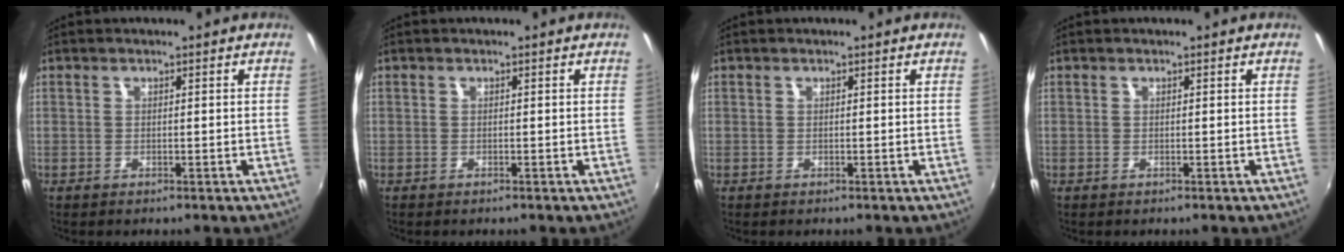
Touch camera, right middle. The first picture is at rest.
{"total": 0.0}
{"total": 0.0}
{"total": 0.0}